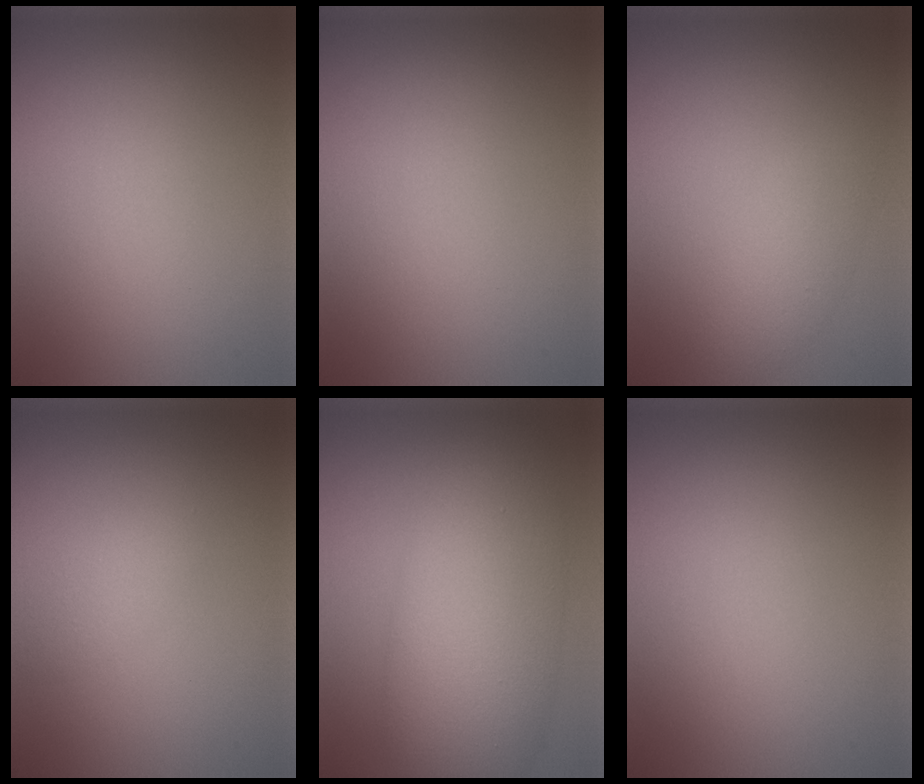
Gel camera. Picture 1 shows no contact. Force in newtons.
{"total": 0.0}
{"total": 2.8, "press": 2.8, "slide": 0.1}
{"total": 1.4, "press": 1.4, "slide": 0.1}
{"total": 9.9, "press": 9.8, "slide": 0.1}
{"total": 0.0}